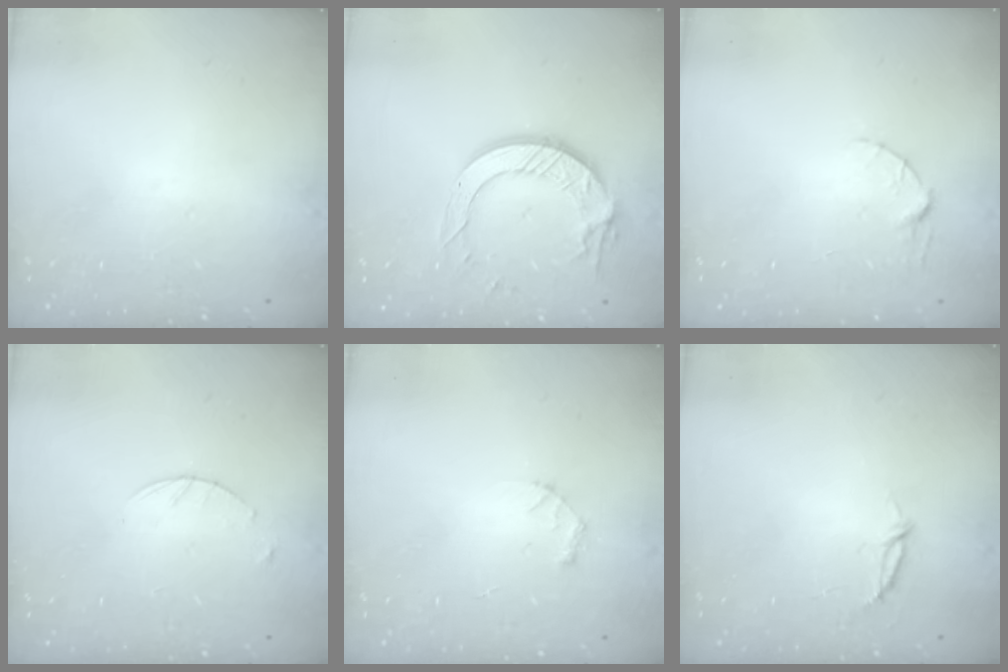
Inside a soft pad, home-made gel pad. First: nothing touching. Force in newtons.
{"total": 12.7, "press": 12.6, "slide": 1.2}
{"total": 3.8, "press": 3.8, "slide": 0.4}
{"total": 1.6, "press": 1.6, "slide": 0.2}
{"total": 2.1, "press": 2.1, "slide": 0.2}
{"total": 2.8, "press": 2.8, "slide": 0.3}